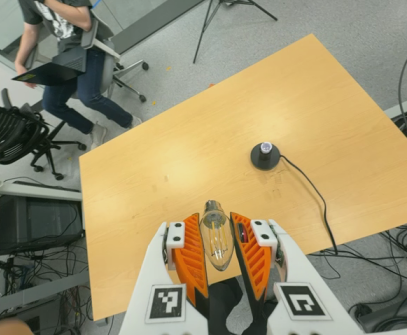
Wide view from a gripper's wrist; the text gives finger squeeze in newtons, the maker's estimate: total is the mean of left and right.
{"total": 8.1, "left": 7.0, "right": 9.3}